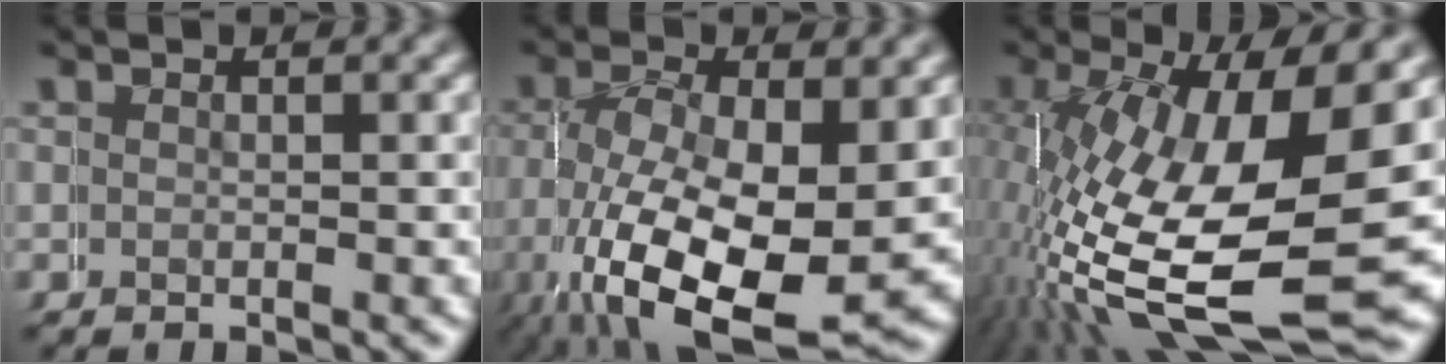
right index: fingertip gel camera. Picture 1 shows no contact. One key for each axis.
{"total": 9.5, "fx": -1.9, "fy": 5.6, "fz": 7.5, "tx": -0.158, "ty": -0.057, "tz": 0.005}
{"total": 14.6, "fx": -2.8, "fy": 7.3, "fz": 12.3, "tx": -0.236, "ty": -0.051, "tz": -0.008}